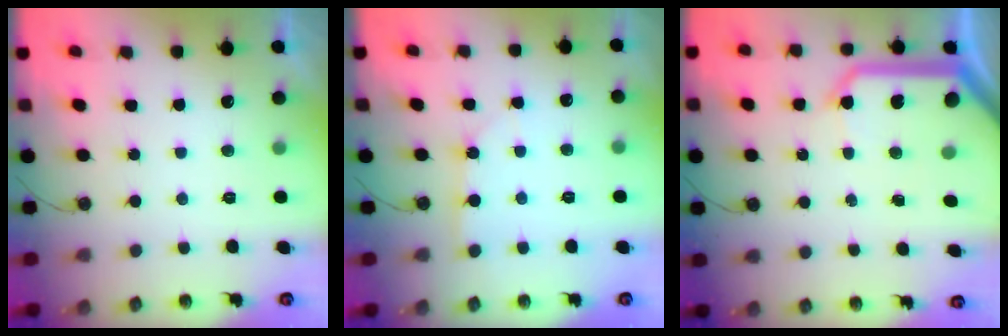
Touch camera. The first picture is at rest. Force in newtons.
{"total": 3.0, "press": 3.0, "slide": 0.4}
{"total": 18.3, "press": 18.1, "slide": 2.4}